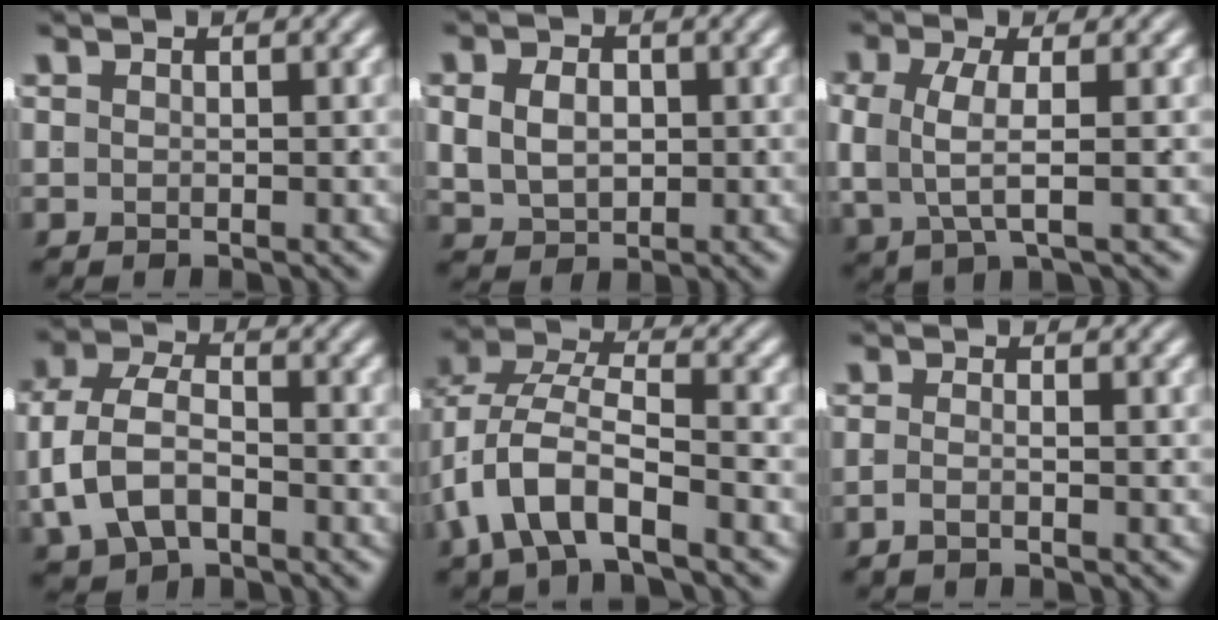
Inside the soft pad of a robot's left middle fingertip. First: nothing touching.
{"total": 3.5, "force": [0.4, 2.7, 2.2], "torque": [-0.035, -0.010, 0.018]}
{"total": 3.9, "force": [0.2, 1.4, 3.6], "torque": [-0.079, -0.014, 0.018]}
{"total": 5.9, "force": [-0.9, 4.3, 4.0], "torque": [-0.094, -0.025, 0.000]}
{"total": 7.2, "force": [-0.6, 5.0, 5.1], "torque": [-0.119, -0.013, -0.013]}
{"total": 1.5, "force": [-1.0, -0.5, 0.9], "torque": [-0.013, -0.004, -0.019]}